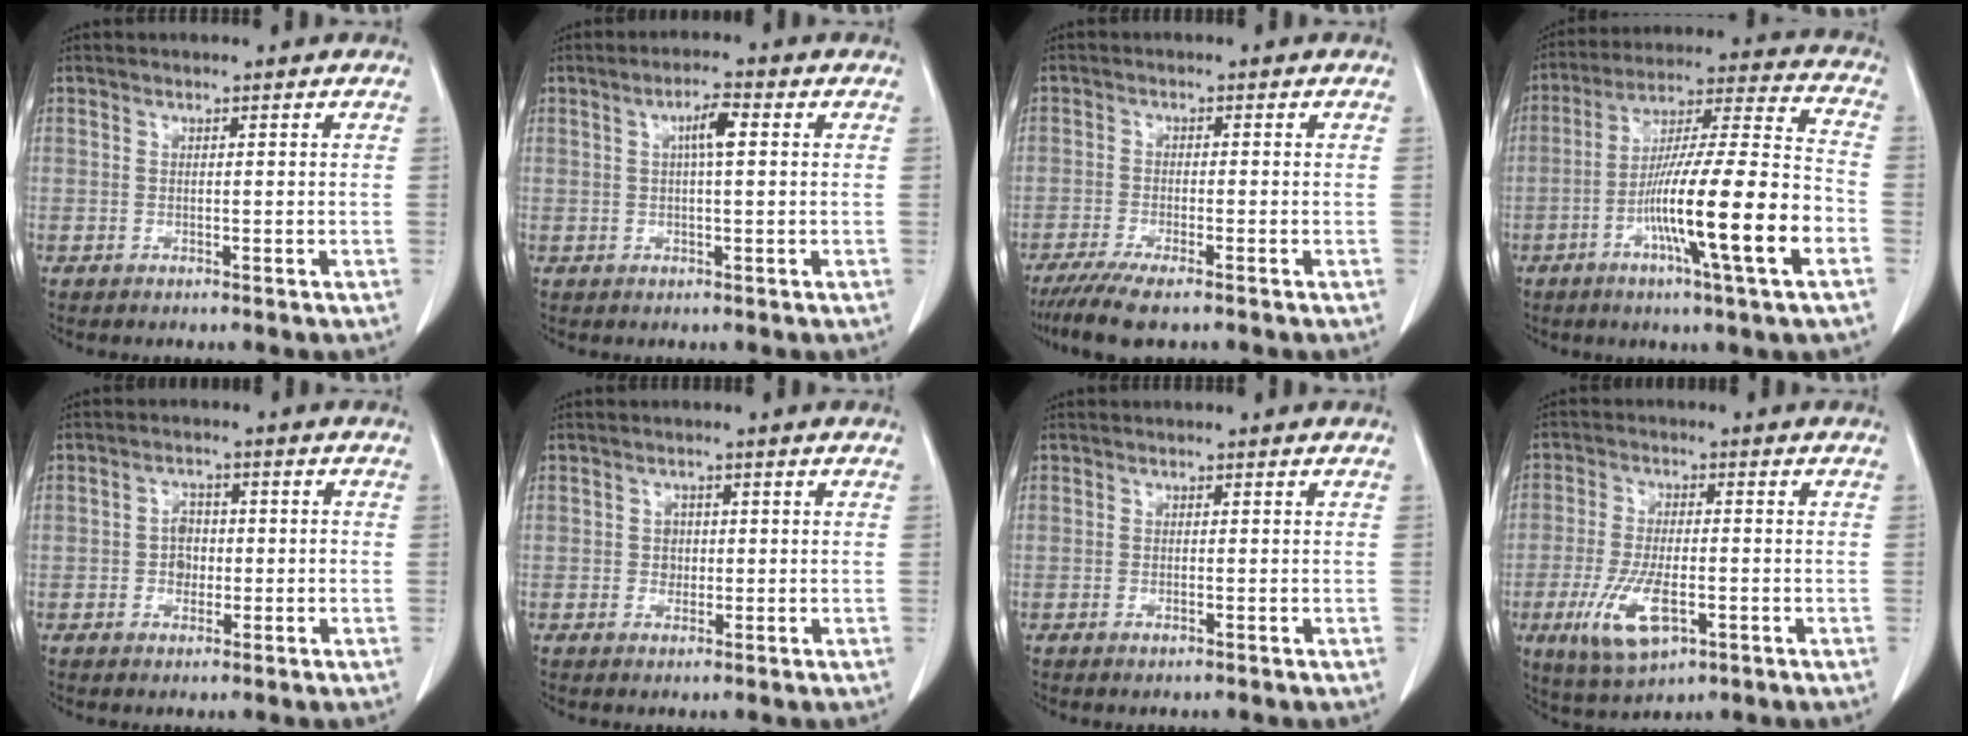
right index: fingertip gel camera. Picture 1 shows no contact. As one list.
[{"total": 3.6, "force": [0.8, 0.5, 3.5], "torque": [-0.060, 0.007, 0.012]}, {"total": 6.2, "force": [-4.6, 0.5, 4.1], "torque": [-0.069, -0.015, -0.076]}, {"total": 18.5, "force": [-6.4, 0.1, 17.4], "torque": [-0.289, -0.005, -0.108]}, {"total": 3.1, "force": [-0.6, 2.4, 1.8], "torque": [-0.027, 0.008, -0.011]}, {"total": 1.7, "force": [0.0, 1.5, 0.7], "torque": [-0.010, 0.004, 0.001]}, {"total": 0.7, "force": [-0.4, 0.1, 0.6], "torque": [-0.012, -0.001, -0.005]}, {"total": 9.1, "force": [-3.3, 3.6, 7.7], "torque": [-0.160, -0.012, -0.052]}]